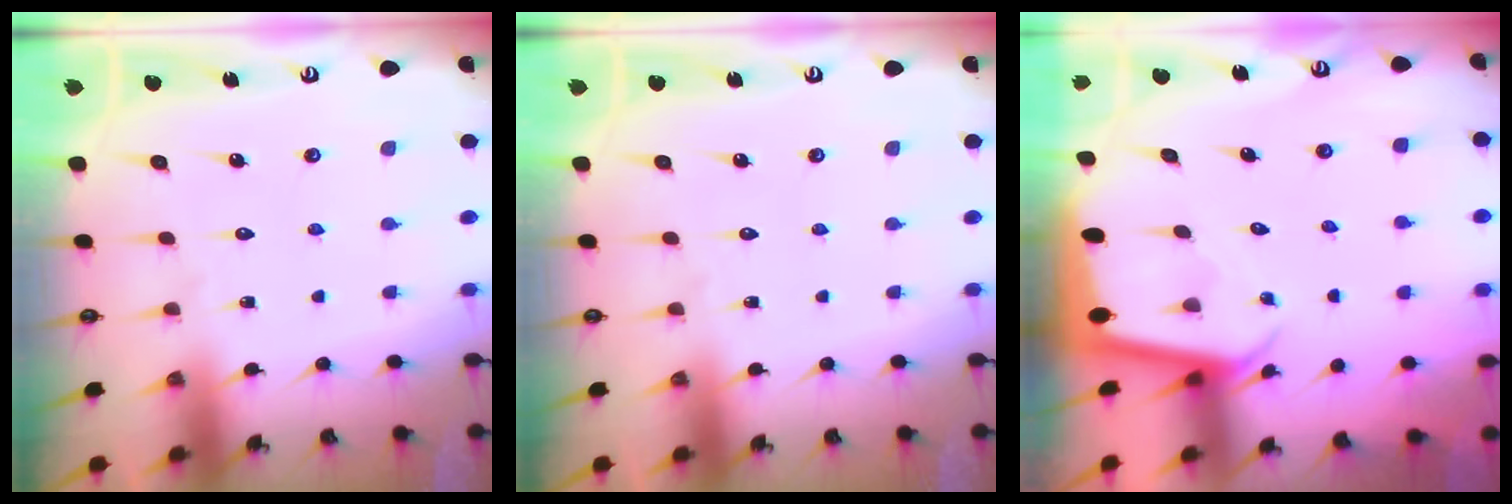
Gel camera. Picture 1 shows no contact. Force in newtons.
{"total": 0.0}
{"total": 2.0, "press": 2.0, "slide": 0.1}